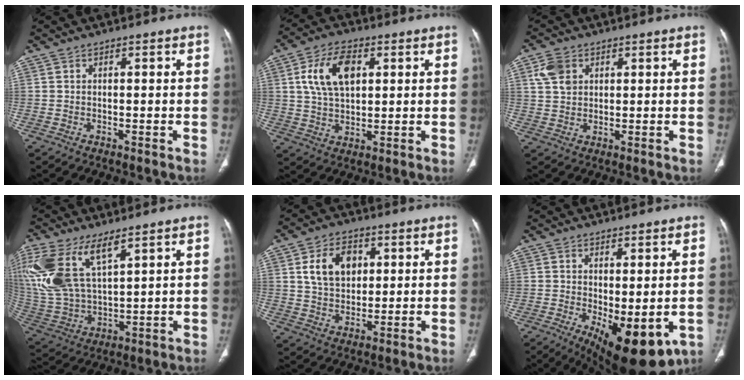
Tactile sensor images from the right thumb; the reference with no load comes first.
{"total": 11.2, "force": [3.2, 6.5, 8.6], "torque": [-0.150, 0.000, 0.059]}
{"total": 5.1, "force": [2.0, 3.7, 2.8], "torque": [-0.044, 0.000, 0.043]}
{"total": 20.1, "force": [10.2, 9.4, 14.5], "torque": [-0.337, -0.021, 0.218]}
{"total": 9.8, "force": [2.8, 7.0, 6.3], "torque": [-0.084, -0.005, 0.053]}
{"total": 13.1, "force": [-4.2, 5.5, 11.1], "torque": [-0.151, -0.020, -0.044]}